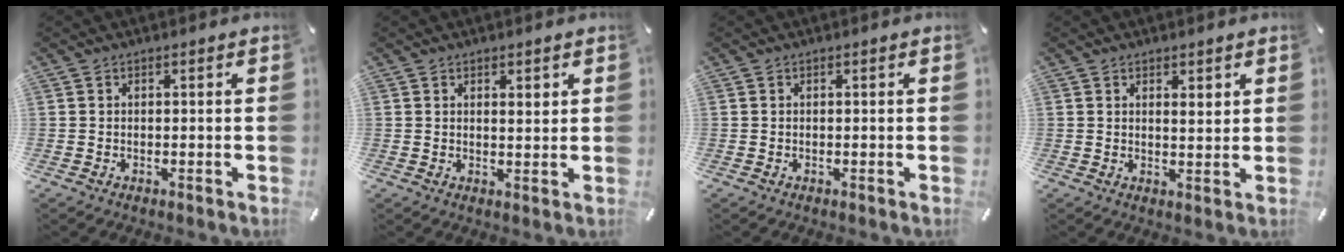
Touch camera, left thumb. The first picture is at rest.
{"total": 2.1, "force": [1.4, 0.9, 1.3], "torque": [-0.020, -0.003, 0.023]}
{"total": 0.0}
{"total": 2.6, "force": [1.8, 1.1, 1.5], "torque": [-0.015, -0.010, 0.029]}